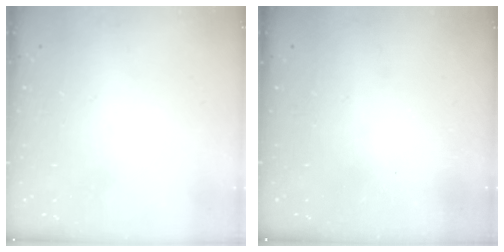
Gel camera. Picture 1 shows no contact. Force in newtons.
{"total": 2.3, "press": 2.2, "slide": 0.8}